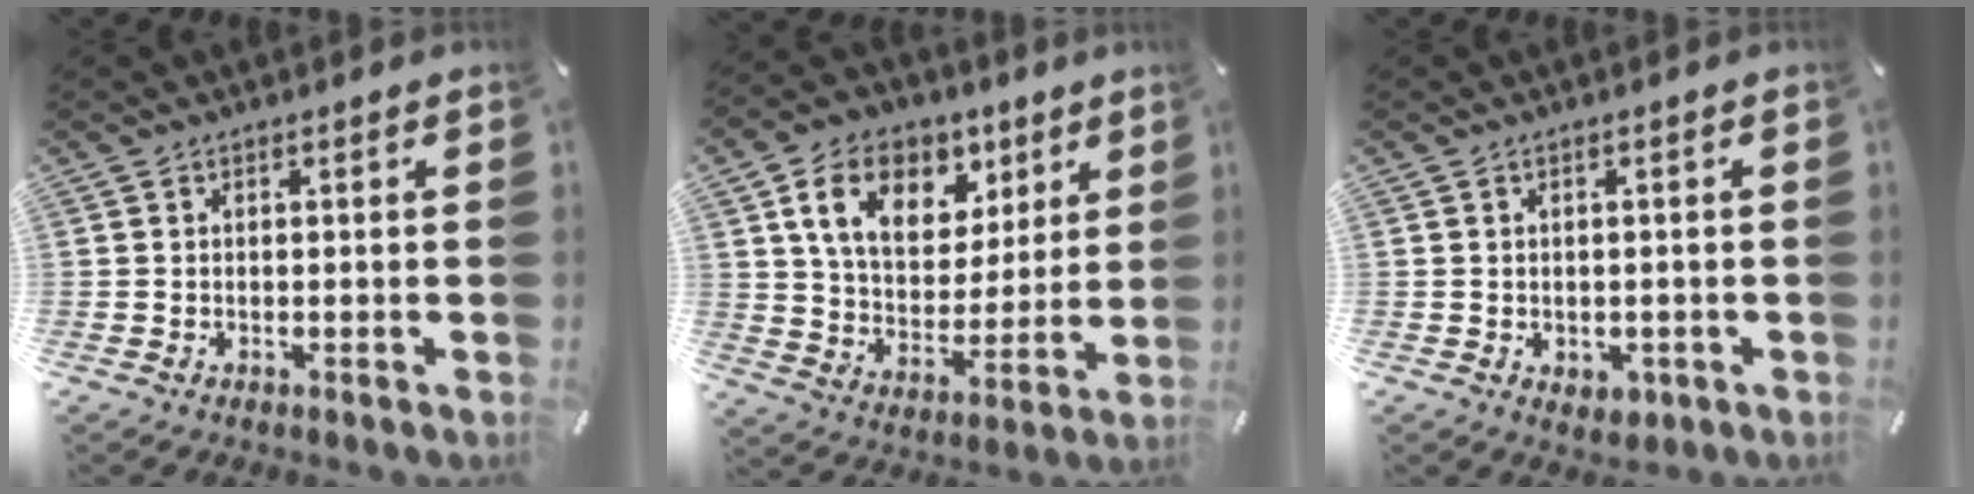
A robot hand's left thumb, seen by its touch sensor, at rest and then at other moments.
{"total": 14.8, "force": [7.6, 10.5, 7.0], "torque": [-0.123, -0.024, 0.141]}
{"total": 2.3, "force": [-0.6, 2.0, 1.0], "torque": [-0.008, 0.000, -0.011]}